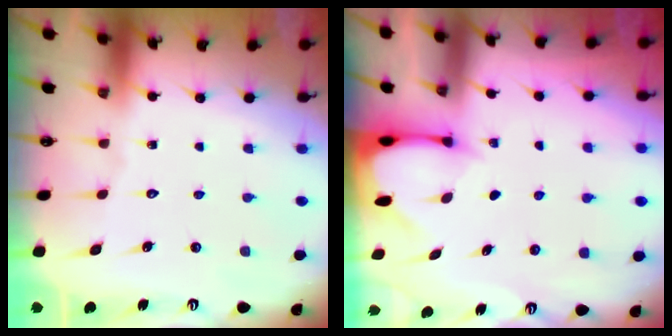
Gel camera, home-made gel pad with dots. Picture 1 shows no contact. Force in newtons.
{"total": 2.4, "press": 2.4, "slide": 0.3}